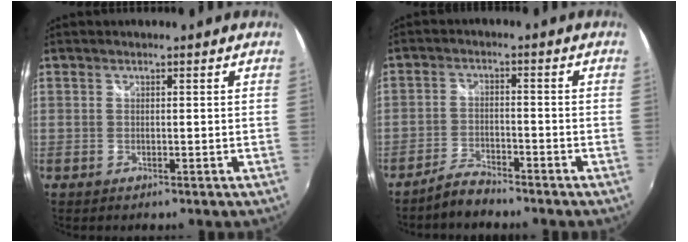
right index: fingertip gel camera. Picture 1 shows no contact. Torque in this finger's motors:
{"motor_torque": [-0.14, -0.06, -0.15, -0.02]}